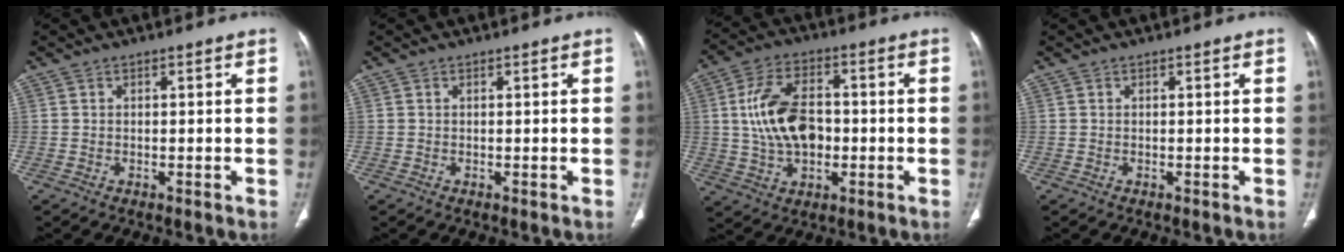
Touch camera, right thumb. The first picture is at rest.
{"total": 0.0}
{"total": 13.3, "force": [0.0, 8.5, 10.2], "torque": [-0.174, 0.017, 0.002]}
{"total": 0.0}